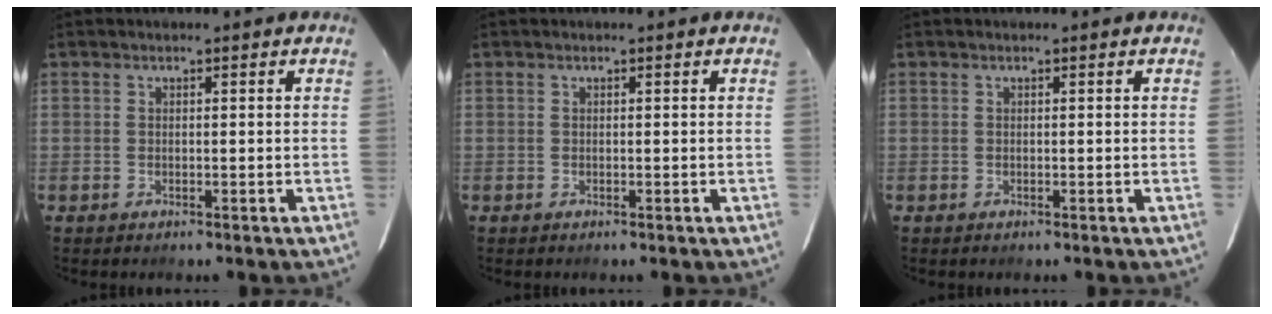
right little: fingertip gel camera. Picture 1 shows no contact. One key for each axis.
{"total": 0.0}
{"total": 0.0}